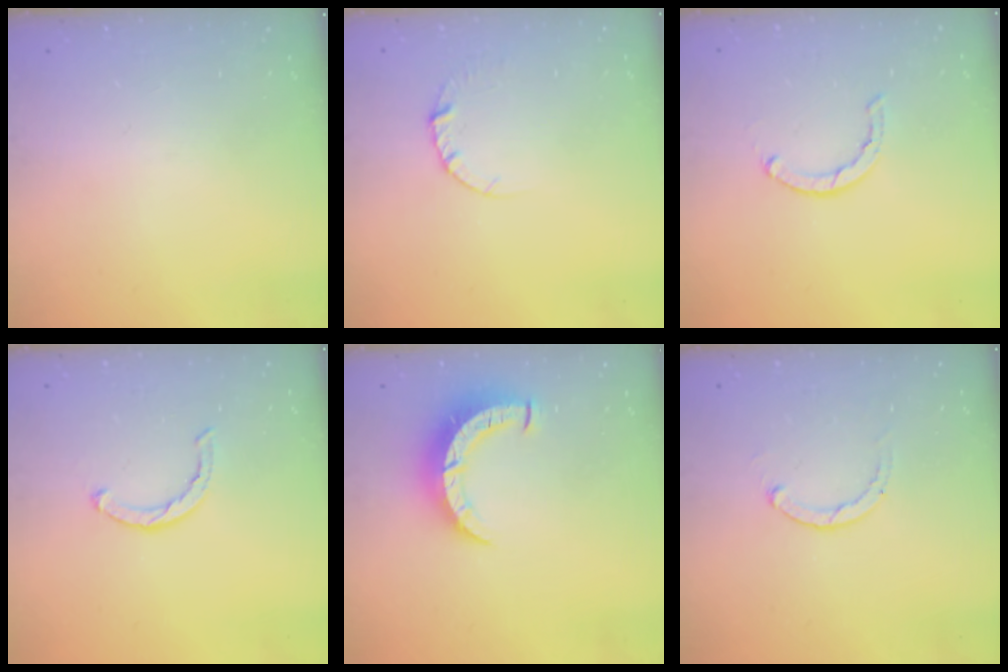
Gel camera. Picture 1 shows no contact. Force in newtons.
{"total": 4.1, "press": 4.1, "slide": 0.4}
{"total": 1.6, "press": 1.5, "slide": 0.4}
{"total": 2.1, "press": 2.1, "slide": 0.3}
{"total": 8.7, "press": 8.7, "slide": 0.9}
{"total": 1.1, "press": 1.0, "slide": 0.3}